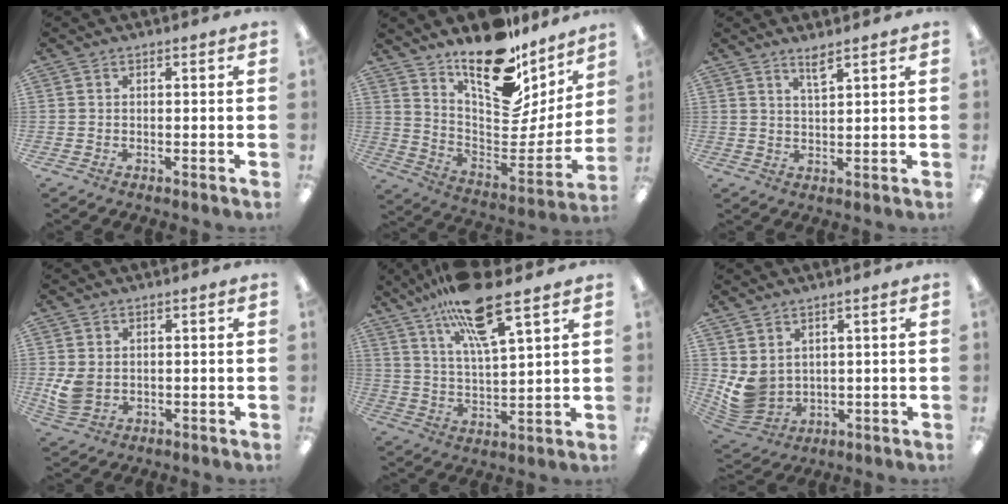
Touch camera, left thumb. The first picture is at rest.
{"total": 20.5, "force": [15.4, 8.5, 10.4], "torque": [-0.131, -0.139, 0.263]}
{"total": 3.6, "force": [2.9, 0.3, 2.1], "torque": [-0.048, -0.002, 0.051]}
{"total": 5.1, "force": [0.6, 3.9, 3.2], "torque": [-0.064, -0.001, 0.014]}
{"total": 16.3, "force": [11.6, 3.5, 11.0], "torque": [-0.198, -0.054, 0.191]}
{"total": 6.5, "force": [2.5, 4.8, 3.5], "torque": [-0.099, -0.023, 0.052]}